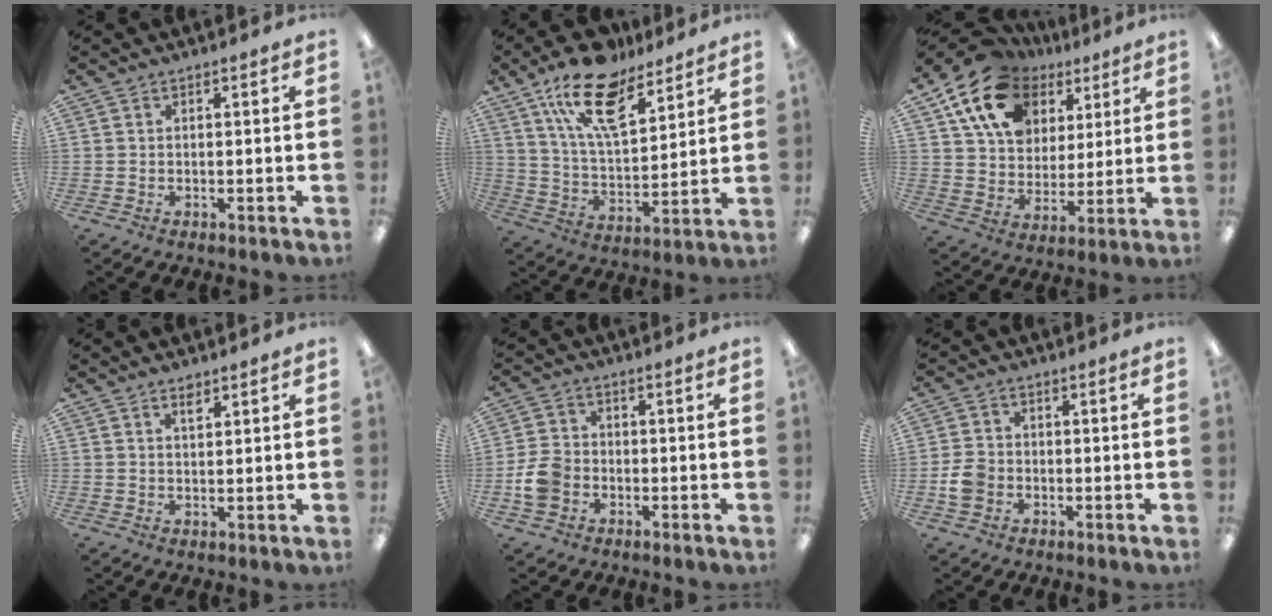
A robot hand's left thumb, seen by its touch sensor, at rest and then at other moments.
{"total": 18.4, "force": [12.1, 8.0, 11.2], "torque": [-0.204, -0.052, 0.215]}
{"total": 18.2, "force": [10.2, 12.8, 7.8], "torque": [-0.150, -0.042, 0.194]}
{"total": 2.2, "force": [1.7, 0.8, 1.2], "torque": [-0.020, -0.003, 0.029]}
{"total": 6.8, "force": [-2.1, 5.4, 3.7], "torque": [-0.085, 0.012, -0.039]}
{"total": 4.9, "force": [-1.4, 3.9, 2.5], "torque": [-0.047, 0.009, -0.025]}